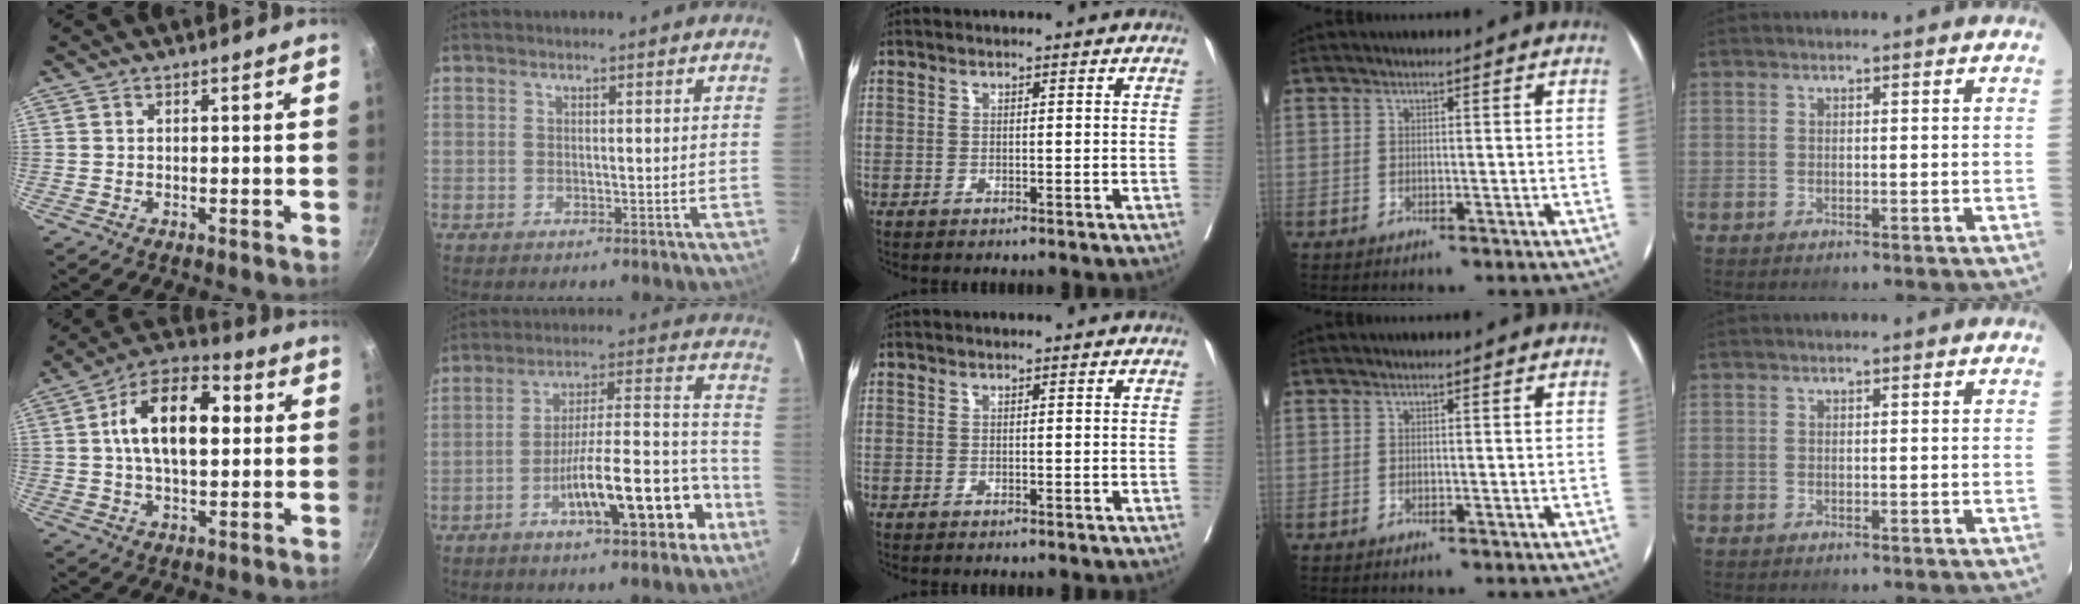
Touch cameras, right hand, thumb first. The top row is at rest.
{"thumb": {"total": 15.7, "force": [2.4, 8.6, 12.9], "torque": [-0.204, 0.021, 0.033]}, "index": {"total": 15.5, "force": [-7.3, 2.8, 13.4], "torque": [-0.211, 0.020, -0.110]}}